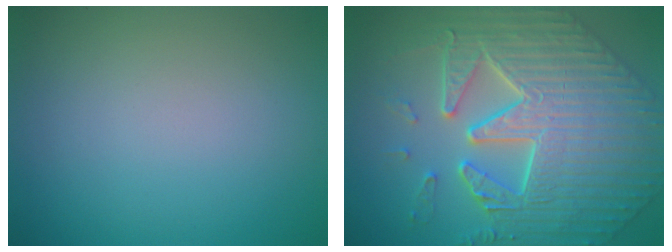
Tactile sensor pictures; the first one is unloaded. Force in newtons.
{"total": 8.9, "press": 7.2, "slide": 5.3}